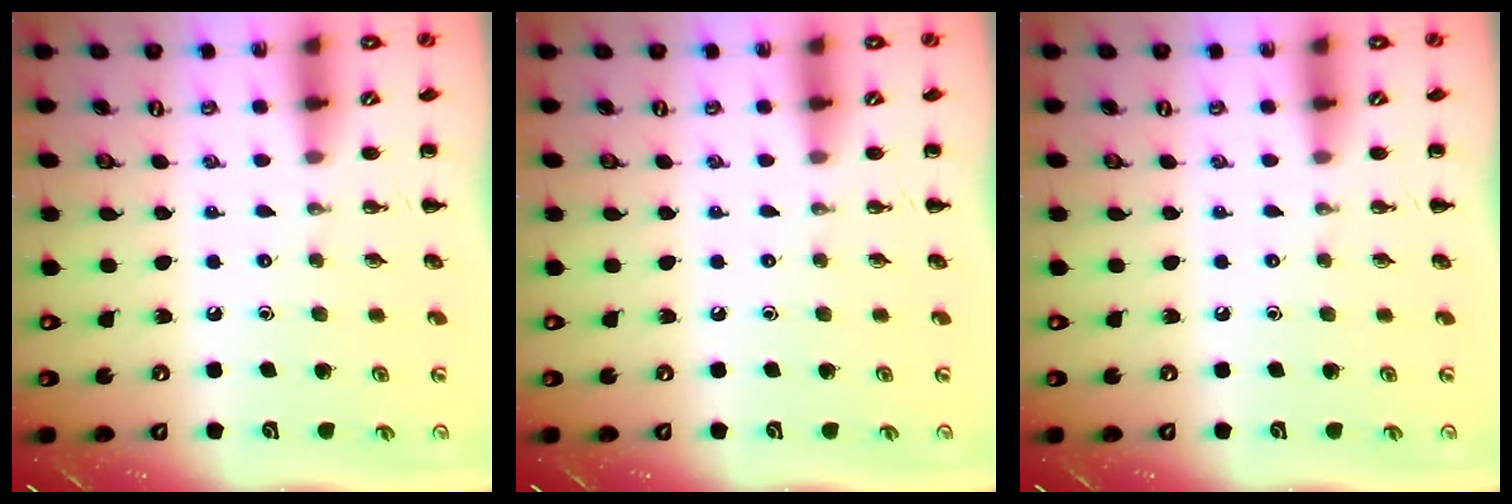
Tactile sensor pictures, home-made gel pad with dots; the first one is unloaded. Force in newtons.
{"total": 0.0}
{"total": 0.0}